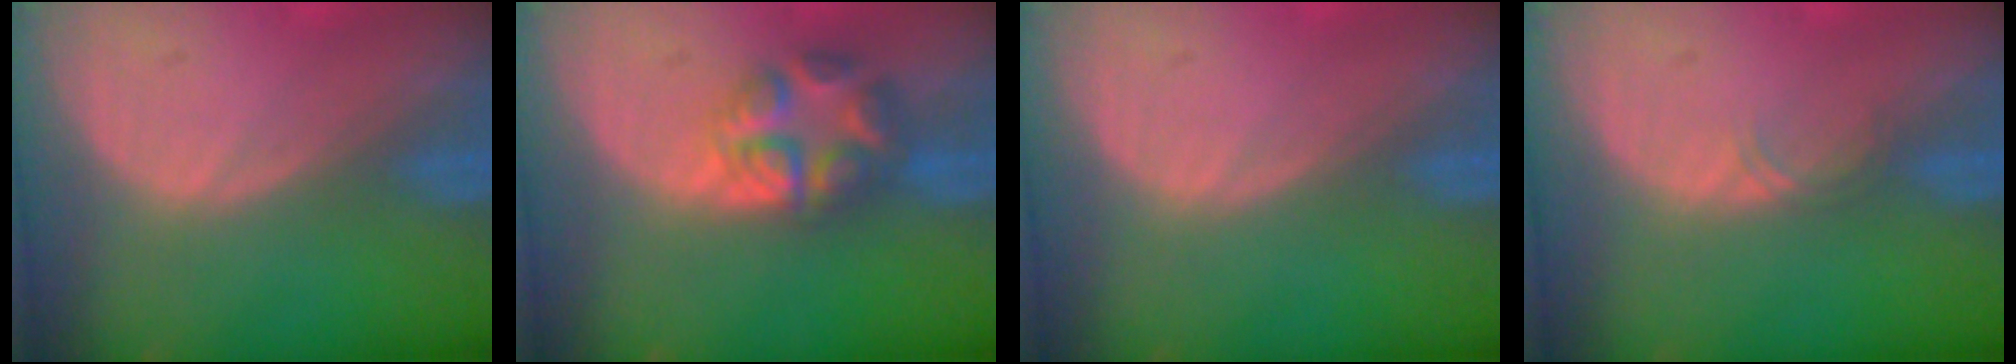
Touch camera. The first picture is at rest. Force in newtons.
{"total": 6.1, "press": 6.1, "slide": 0.1}
{"total": 0.0}
{"total": 1.1, "press": 1.1, "slide": 0.1}